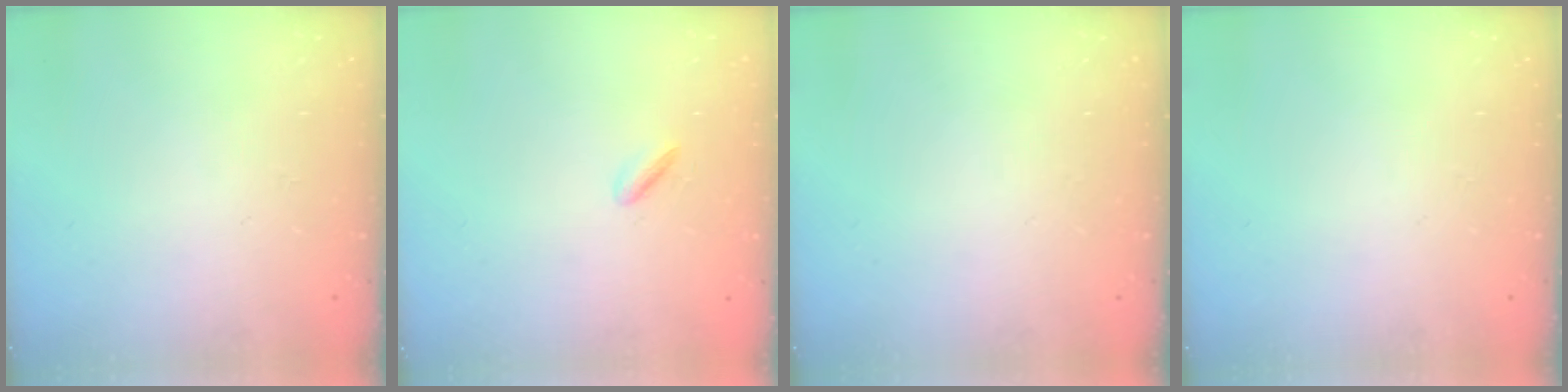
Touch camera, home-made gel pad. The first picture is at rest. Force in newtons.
{"total": 2.2, "press": 2.1, "slide": 0.6}
{"total": 0.0}
{"total": 0.0}